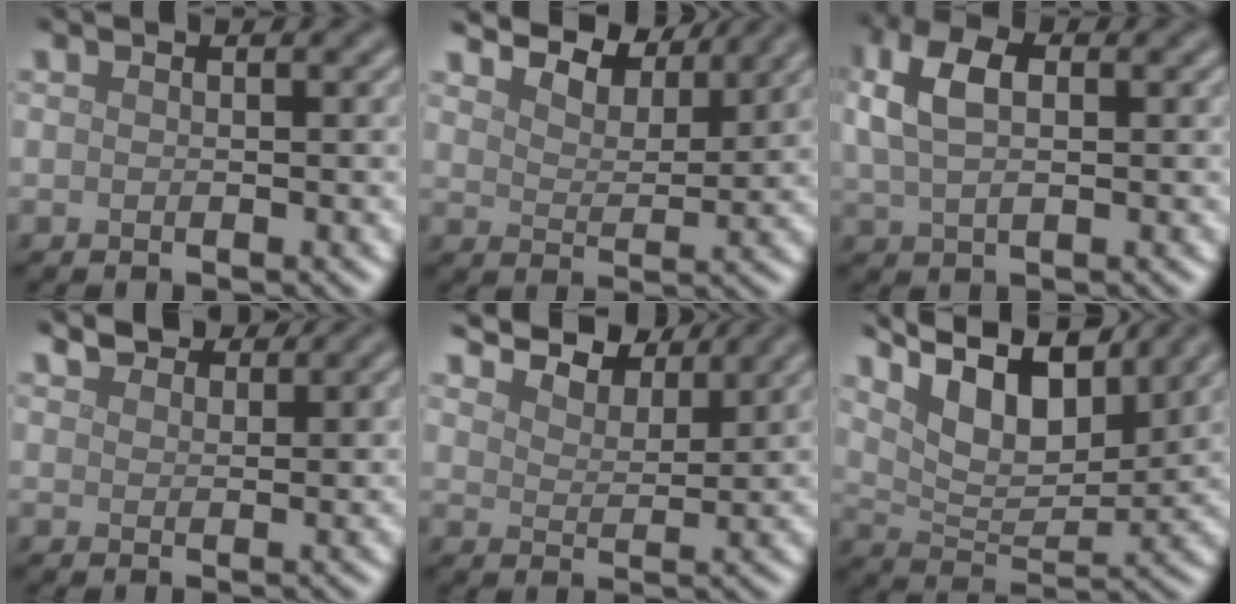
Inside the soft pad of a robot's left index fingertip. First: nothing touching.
{"total": 6.6, "force": [5.8, 1.9, 2.6], "torque": [-0.055, 0.000, 0.084]}
{"total": 5.0, "force": [1.5, 2.8, 3.9], "torque": [-0.082, 0.010, 0.023]}
{"total": 3.0, "force": [2.7, 1.1, 0.9], "torque": [-0.021, 0.008, 0.042]}
{"total": 6.8, "force": [6.0, 2.0, 2.5], "torque": [-0.054, 0.001, 0.091]}
{"total": 10.3, "force": [7.0, 3.7, 6.6], "torque": [-0.124, 0.013, 0.105]}